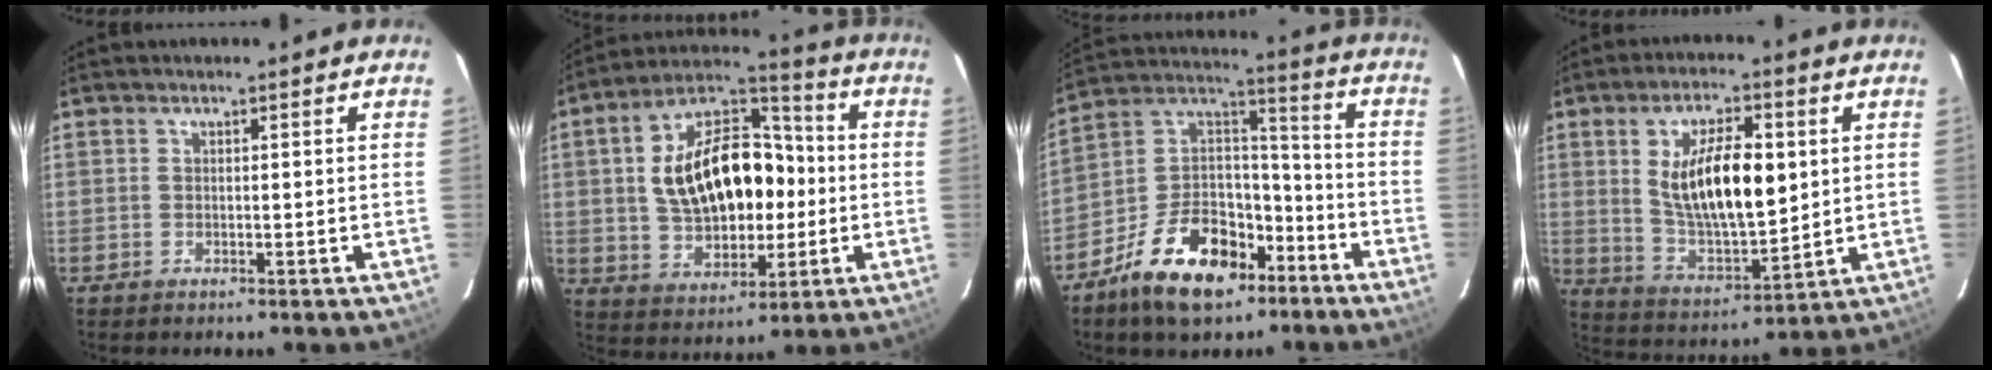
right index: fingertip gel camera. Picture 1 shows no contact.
{"total": 18.8, "force": [0.5, 11.8, 14.6], "torque": [-0.275, 0.035, 0.023]}
{"total": 18.6, "force": [-11.1, 10.2, 10.8], "torque": [-0.216, 0.045, -0.181]}
{"total": 15.1, "force": [3.1, 6.2, 13.4], "torque": [-0.240, 0.000, 0.069]}